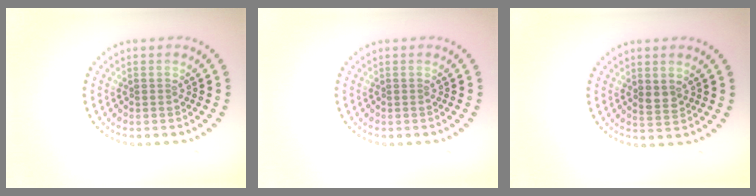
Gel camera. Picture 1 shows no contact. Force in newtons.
{"total": 0.0}
{"total": 1.4, "press": 1.4, "slide": 0.4}